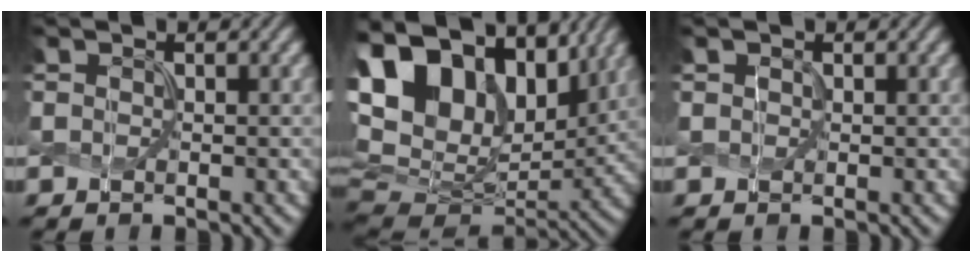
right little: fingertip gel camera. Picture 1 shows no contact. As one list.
[{"total": 17.7, "force": [7.6, 11.5, 11.1], "torque": [-0.225, 0.034, 0.129]}, {"total": 0.0}]